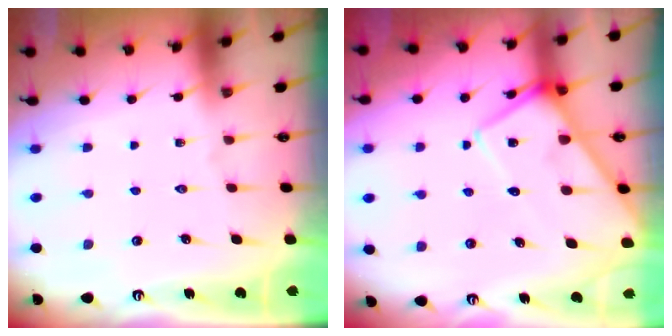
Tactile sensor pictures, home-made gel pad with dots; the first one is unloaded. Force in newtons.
{"total": 10.2, "press": 10.1, "slide": 1.1}